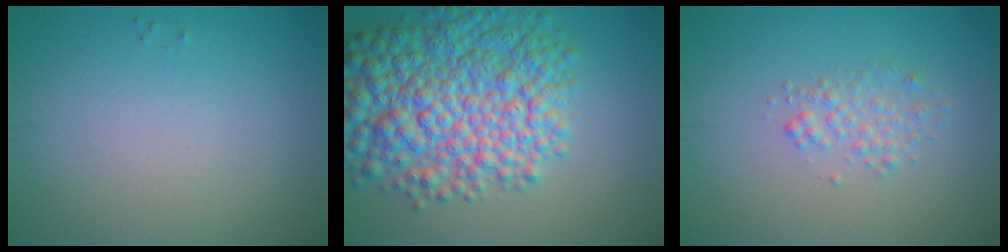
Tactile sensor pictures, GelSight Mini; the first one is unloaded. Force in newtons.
{"total": 10.6, "press": 10.6, "slide": 0.2}
{"total": 1.8, "press": 1.8, "slide": 0.0}